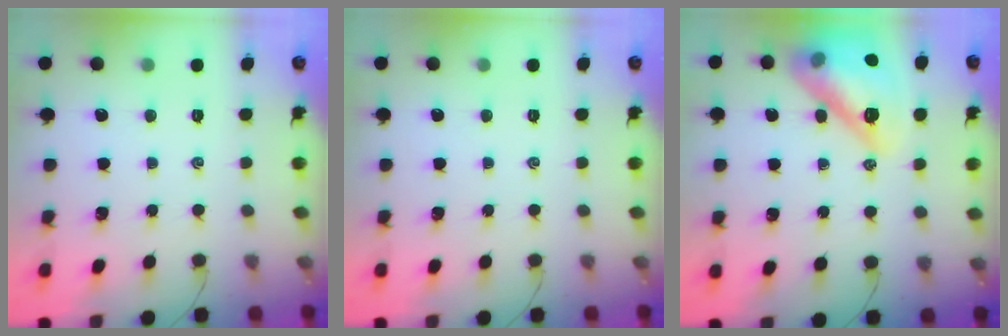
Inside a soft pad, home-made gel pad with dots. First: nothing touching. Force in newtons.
{"total": 0.0}
{"total": 21.6, "press": 21.2, "slide": 4.3}